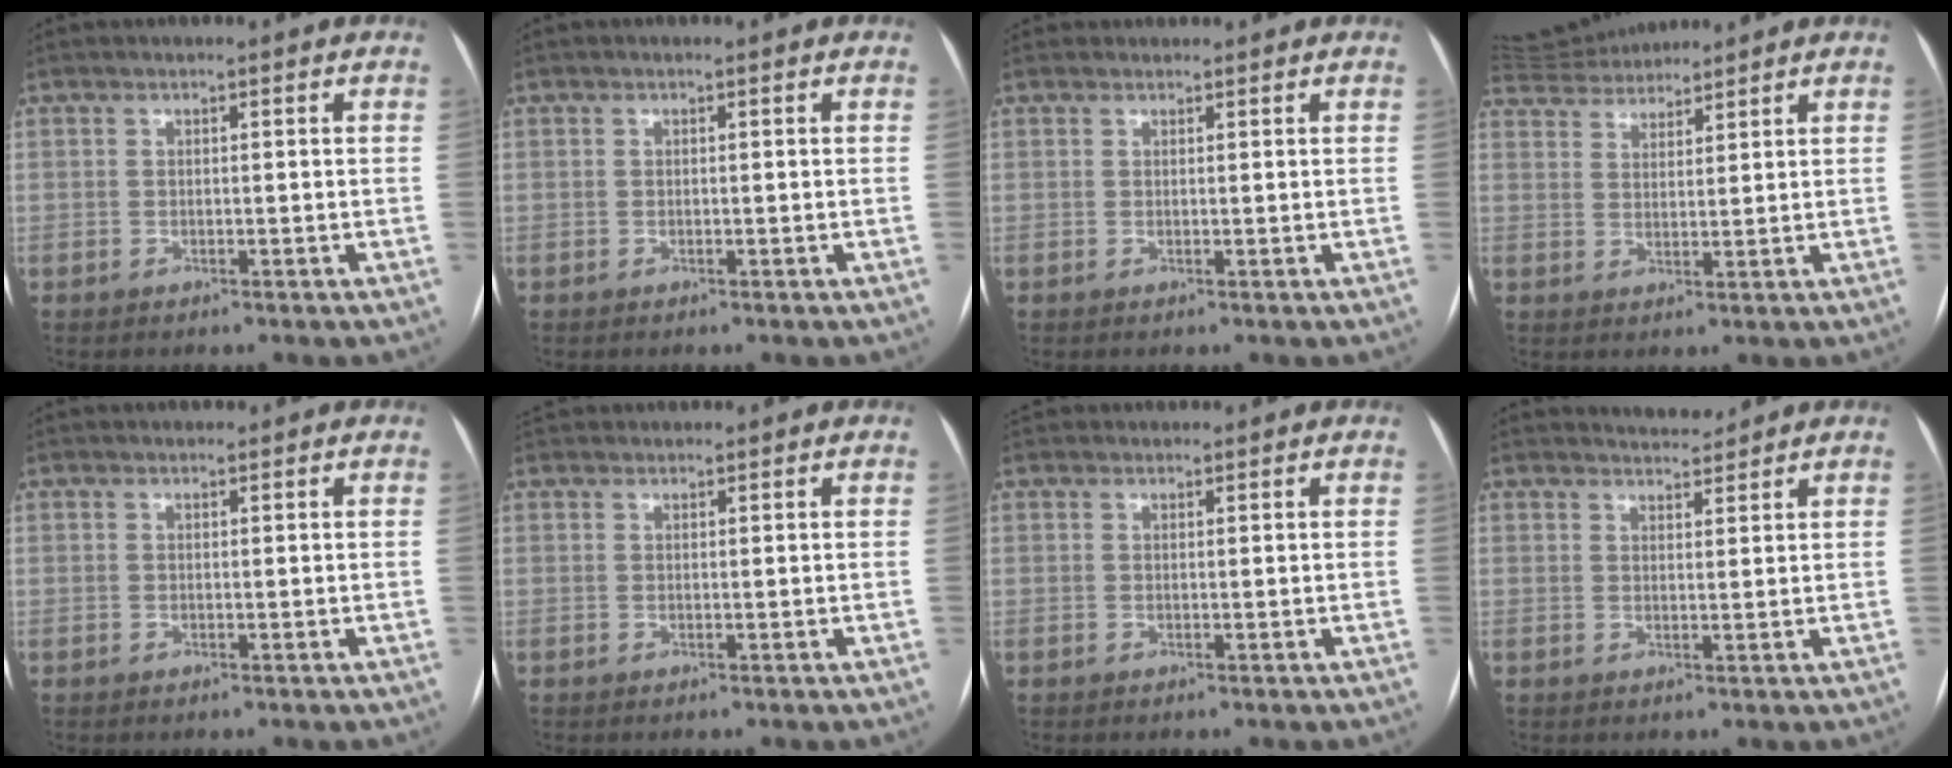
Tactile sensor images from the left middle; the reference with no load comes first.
{"total": 0.0}
{"total": 1.0, "force": [0.9, 0.3, -0.2], "torque": [0.001, 0.015, 0.017]}
{"total": 7.2, "force": [7.1, 0.7, 0.8], "torque": [-0.024, 0.026, 0.130]}
{"total": 0.9, "force": [0.8, 0.3, 0.0], "torque": [-0.004, 0.009, 0.013]}
{"total": 3.5, "force": [3.3, 1.1, 0.5], "torque": [-0.005, 0.037, 0.056]}
{"total": 2.2, "force": [2.1, 0.8, 0.1], "torque": [0.003, 0.027, 0.033]}
{"total": 3.0, "force": [3.0, 0.1, -0.2], "torque": [-0.004, 0.004, 0.050]}